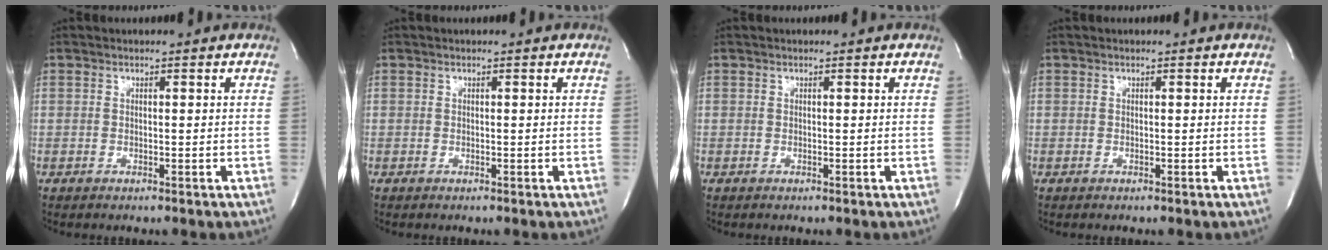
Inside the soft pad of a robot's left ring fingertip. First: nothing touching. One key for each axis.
{"total": 0.0}
{"total": 0.0}
{"total": 0.0}